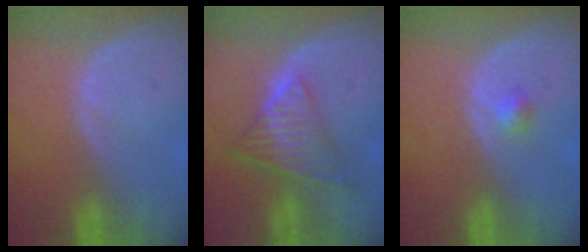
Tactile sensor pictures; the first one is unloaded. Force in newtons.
{"total": 7.5, "press": 6.3, "slide": 4.0}
{"total": 1.5, "press": 1.3, "slide": 0.8}